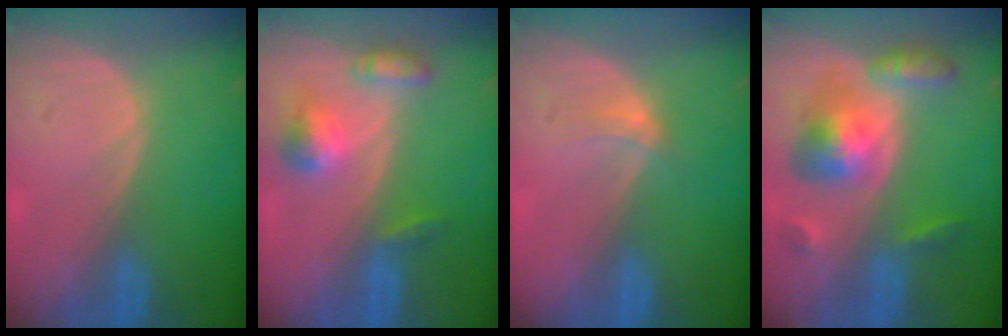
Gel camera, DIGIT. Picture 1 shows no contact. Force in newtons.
{"total": 5.8, "press": 5.3, "slide": 2.3}
{"total": 1.9, "press": 1.5, "slide": 1.1}
{"total": 8.0, "press": 8.0, "slide": 0.7}